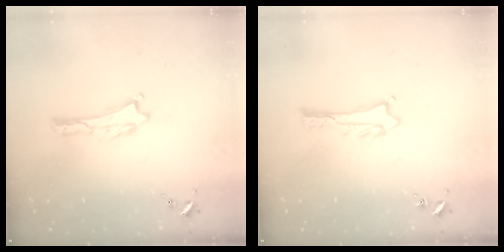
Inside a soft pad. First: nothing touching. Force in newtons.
{"total": 1.1, "press": 1.1, "slide": 0.1}